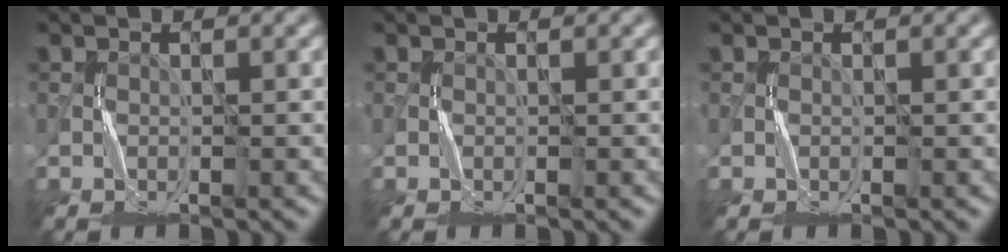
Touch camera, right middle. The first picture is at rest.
{"total": 0.0}
{"total": 0.0}